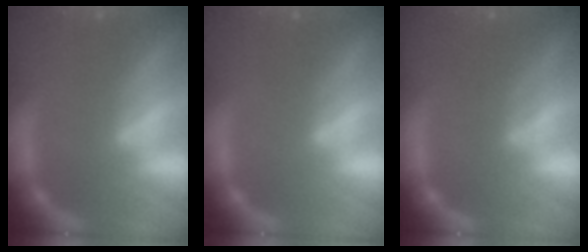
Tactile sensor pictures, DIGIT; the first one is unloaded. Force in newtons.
{"total": 1.5}
{"total": 3.0}